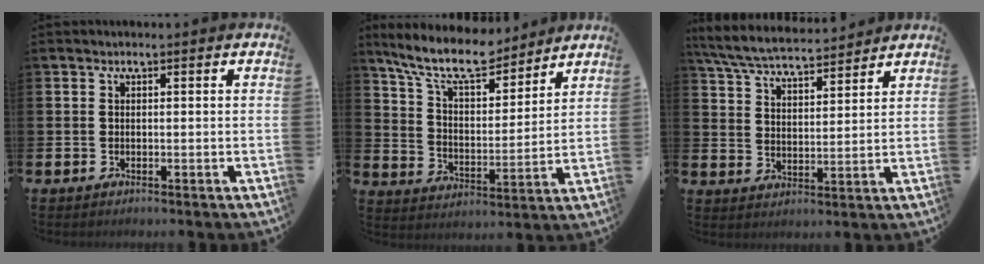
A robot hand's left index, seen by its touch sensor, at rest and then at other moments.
{"total": 10.2, "force": [9.0, 2.7, 4.0], "torque": [-0.106, -0.050, 0.158]}
{"total": 6.3, "force": [6.1, 0.8, 1.5], "torque": [-0.057, -0.033, 0.109]}